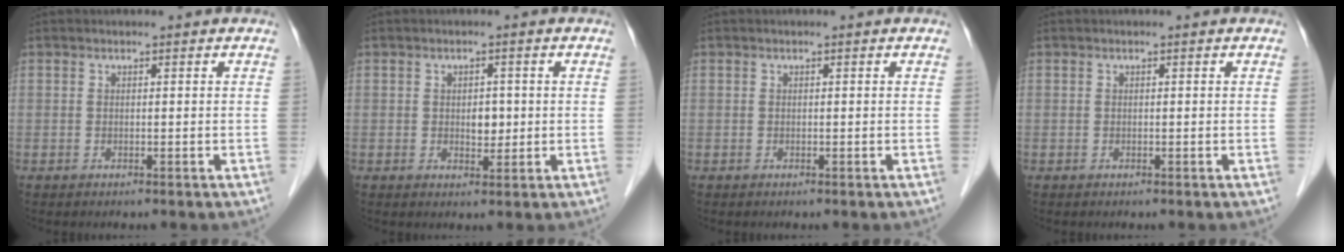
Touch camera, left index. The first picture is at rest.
{"total": 2.4, "force": [0.1, 1.6, 1.8], "torque": [-0.026, -0.001, 0.004]}
{"total": 0.0}
{"total": 0.0}